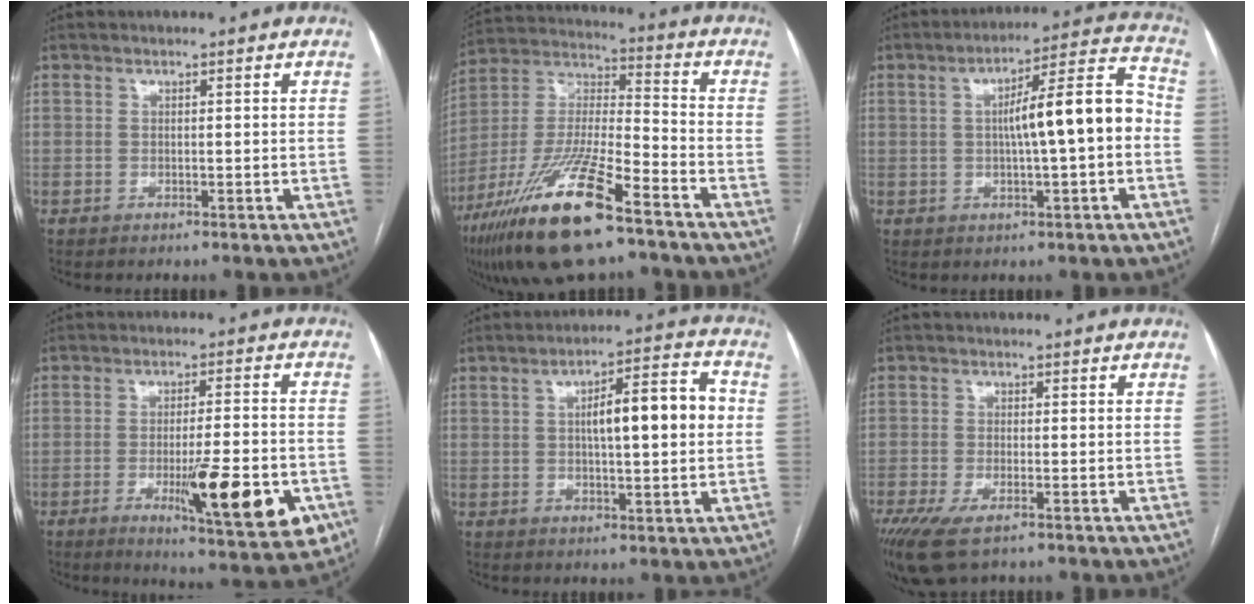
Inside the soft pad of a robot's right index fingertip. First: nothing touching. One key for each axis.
{"total": 20.4, "fx": -12.5, "fy": 3.5, "fz": 15.7, "tx": -0.343, "ty": -0.034, "tz": -0.228}
{"total": 11.5, "fx": -0.5, "fy": 1.2, "fz": 11.5, "tx": -0.172, "ty": 0.031, "tz": -0.008}
{"total": 14.6, "fx": -5.0, "fy": 2.3, "fz": 13.5, "tx": -0.178, "ty": -0.019, "tz": -0.065}
{"total": 10.6, "fx": 1.1, "fy": 2.1, "fz": 10.3, "tx": -0.159, "ty": 0.027, "tz": 0.017}
{"total": 7.5, "fx": -4.9, "fy": 2.2, "fz": 5.3, "tx": -0.101, "ty": -0.021, "tz": -0.085}